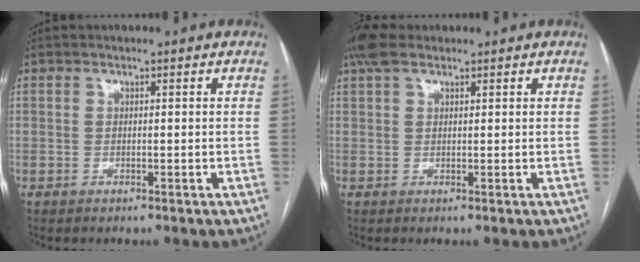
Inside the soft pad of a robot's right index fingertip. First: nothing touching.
{"total": 4.1, "force": [2.9, 1.6, 2.3], "torque": [-0.057, 0.026, 0.059]}